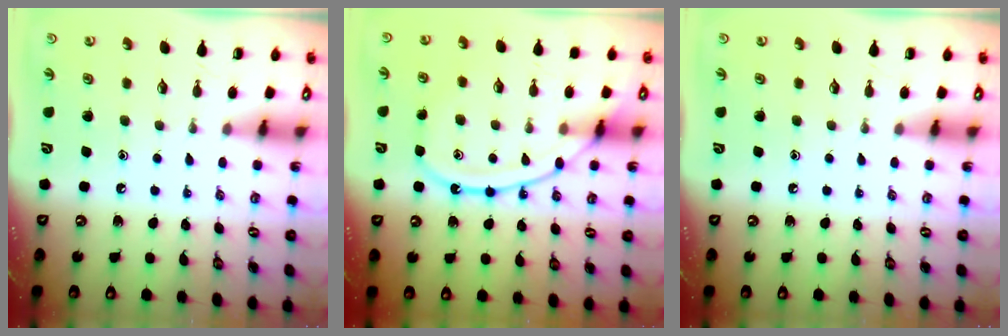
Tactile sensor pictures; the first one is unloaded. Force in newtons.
{"total": 12.6, "press": 12.5, "slide": 1.4}
{"total": 0.0}